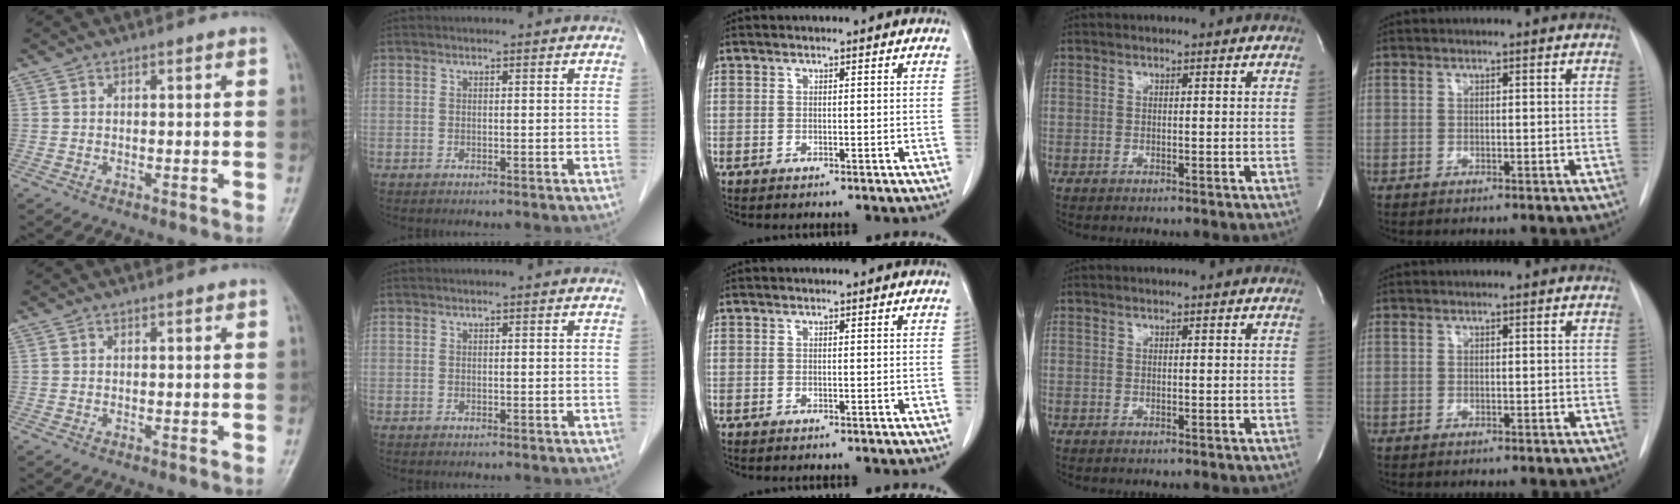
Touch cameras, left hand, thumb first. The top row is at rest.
{}